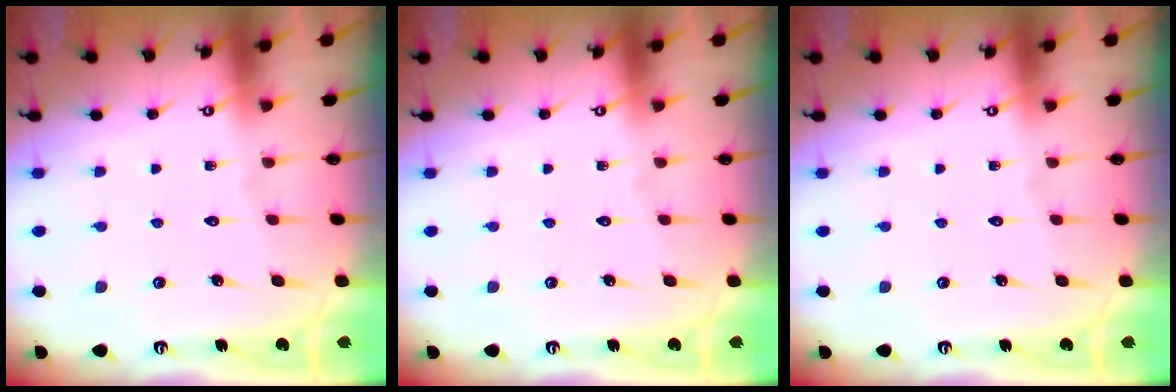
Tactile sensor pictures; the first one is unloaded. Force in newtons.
{"total": 0.0}
{"total": 0.0}